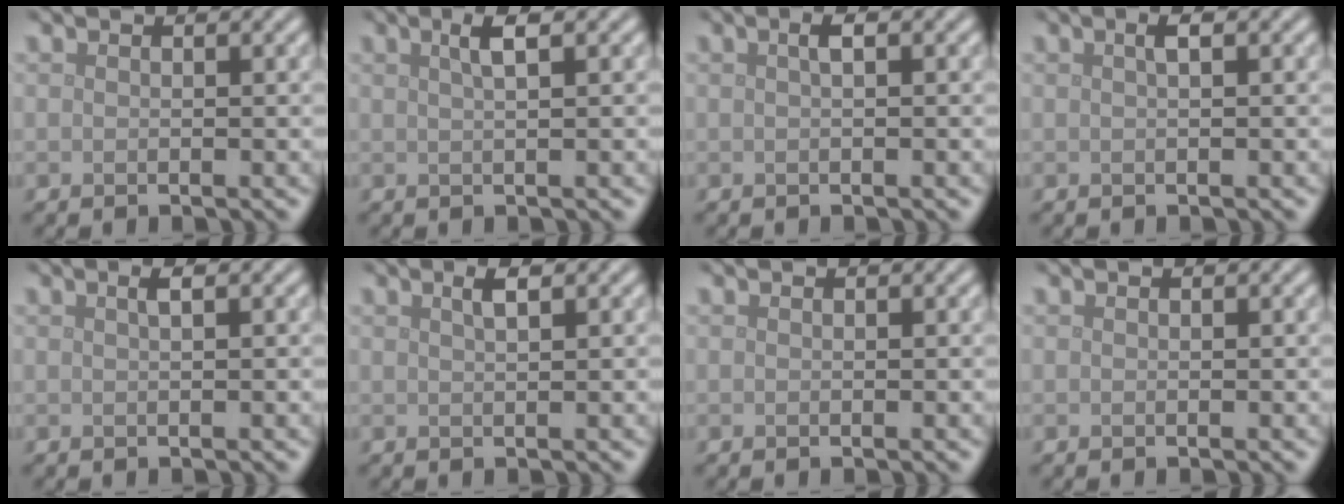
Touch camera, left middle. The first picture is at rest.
{"total": 2.3, "force": [0.9, 0.6, 2.0], "torque": [-0.025, 0.008, 0.012]}
{"total": 1.1, "force": [0.3, 0.2, 1.0], "torque": [-0.018, 0.007, 0.005]}
{"total": 1.1, "force": [0.3, 0.3, 1.0], "torque": [-0.017, 0.007, 0.006]}
{"total": 1.1, "force": [0.4, 0.3, 1.0], "torque": [-0.013, 0.006, 0.006]}
{"total": 1.5, "force": [0.8, 0.4, 1.3], "torque": [-0.017, 0.006, 0.012]}
{"total": 0.0}
{"total": 0.0}